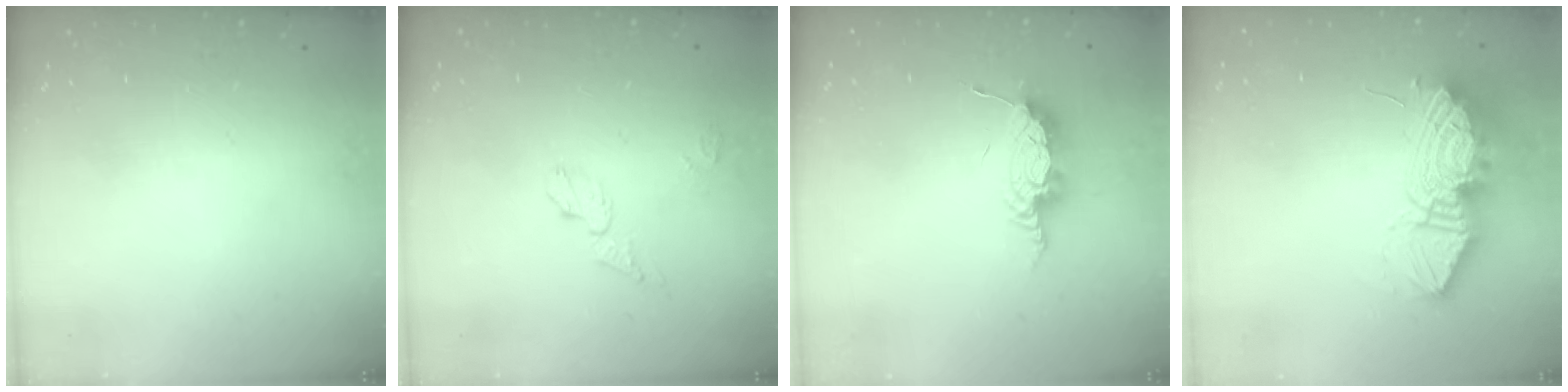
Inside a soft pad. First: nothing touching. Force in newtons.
{"total": 5.3, "press": 5.3, "slide": 0.3}
{"total": 8.9, "press": 8.9, "slide": 1.0}
{"total": 16.9, "press": 16.9, "slide": 1.7}